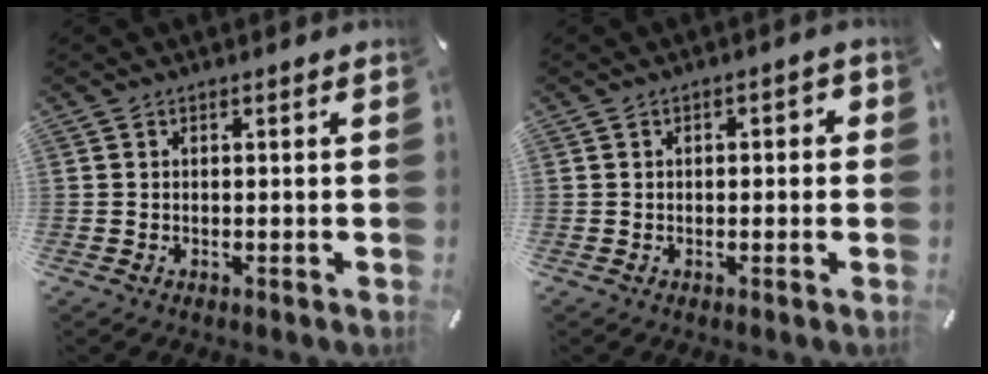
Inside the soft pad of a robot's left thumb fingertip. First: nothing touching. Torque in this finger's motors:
{"motor_torque": [-0.05, -0.20, -0.10, 0.17, -0.04]}